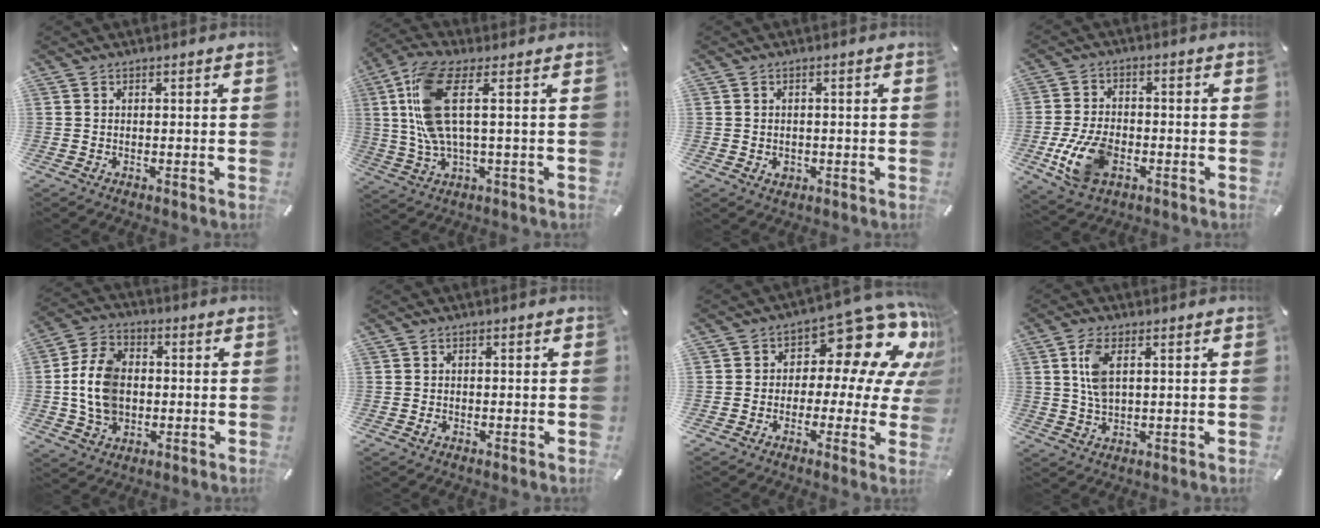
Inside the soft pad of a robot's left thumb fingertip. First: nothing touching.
{"total": 13.0, "force": [2.4, 4.4, 12.0], "torque": [-0.262, -0.015, 0.041]}
{"total": 1.8, "force": [-0.4, 1.6, 0.7], "torque": [-0.015, 0.004, -0.009]}
{"total": 11.5, "force": [-3.6, 7.4, 8.1], "torque": [-0.167, 0.001, -0.061]}
{"total": 11.7, "force": [-0.6, 9.1, 7.3], "torque": [-0.181, 0.017, -0.009]}
{"total": 0.7, "force": [-0.3, 0.6, 0.4], "torque": [-0.007, 0.002, -0.006]}
{"total": 14.6, "force": [7.6, 7.9, 9.6], "torque": [-0.131, -0.064, 0.123]}
{"total": 6.1, "force": [1.6, 2.8, 5.1], "torque": [-0.123, 0.002, 0.024]}